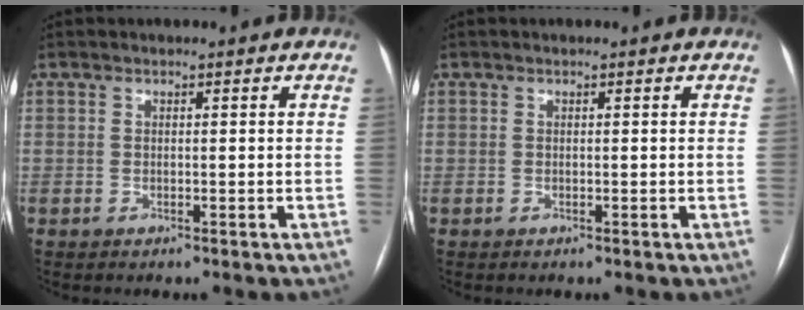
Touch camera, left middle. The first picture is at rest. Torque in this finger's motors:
{"motor_torque": [0.00, 0.00, 0.00, 0.00]}